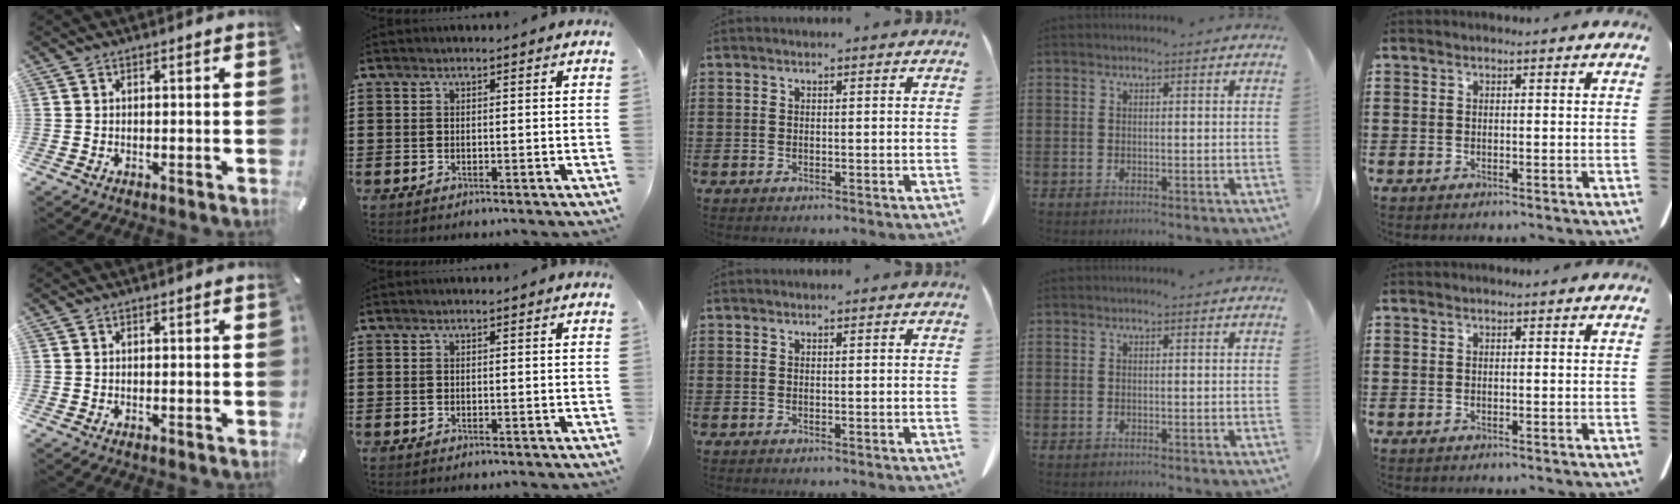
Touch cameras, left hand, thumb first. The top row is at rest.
{}